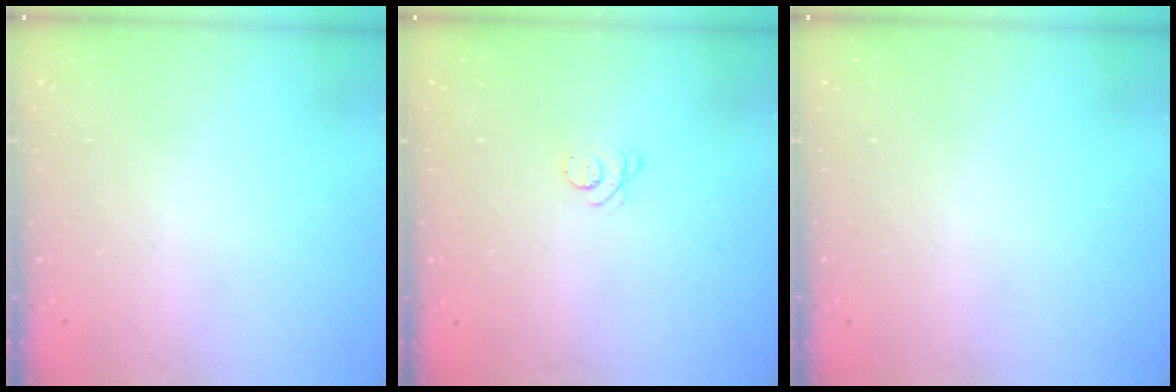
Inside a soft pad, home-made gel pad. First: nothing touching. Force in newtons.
{"total": 2.8, "press": 2.8, "slide": 0.4}
{"total": 0.0}